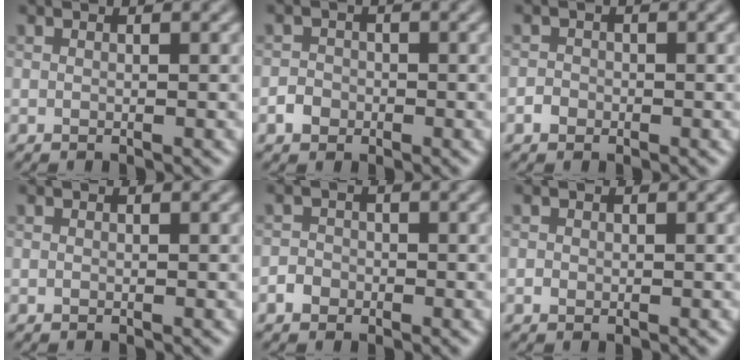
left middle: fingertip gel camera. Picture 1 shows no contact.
{"total": 1.5, "force": [-0.6, 1.4, 0.4], "torque": [-0.001, 0.002, -0.015]}
{"total": 1.0, "force": [-0.5, 0.9, 0.2], "torque": [0.000, 0.000, -0.011]}
{"total": 0.0}
{"total": 1.4, "force": [-0.7, 1.2, 0.3], "torque": [0.002, 0.004, -0.017]}
{"total": 0.5, "force": [-0.1, 0.5, 0.1], "torque": [0.000, -0.003, -0.002]}